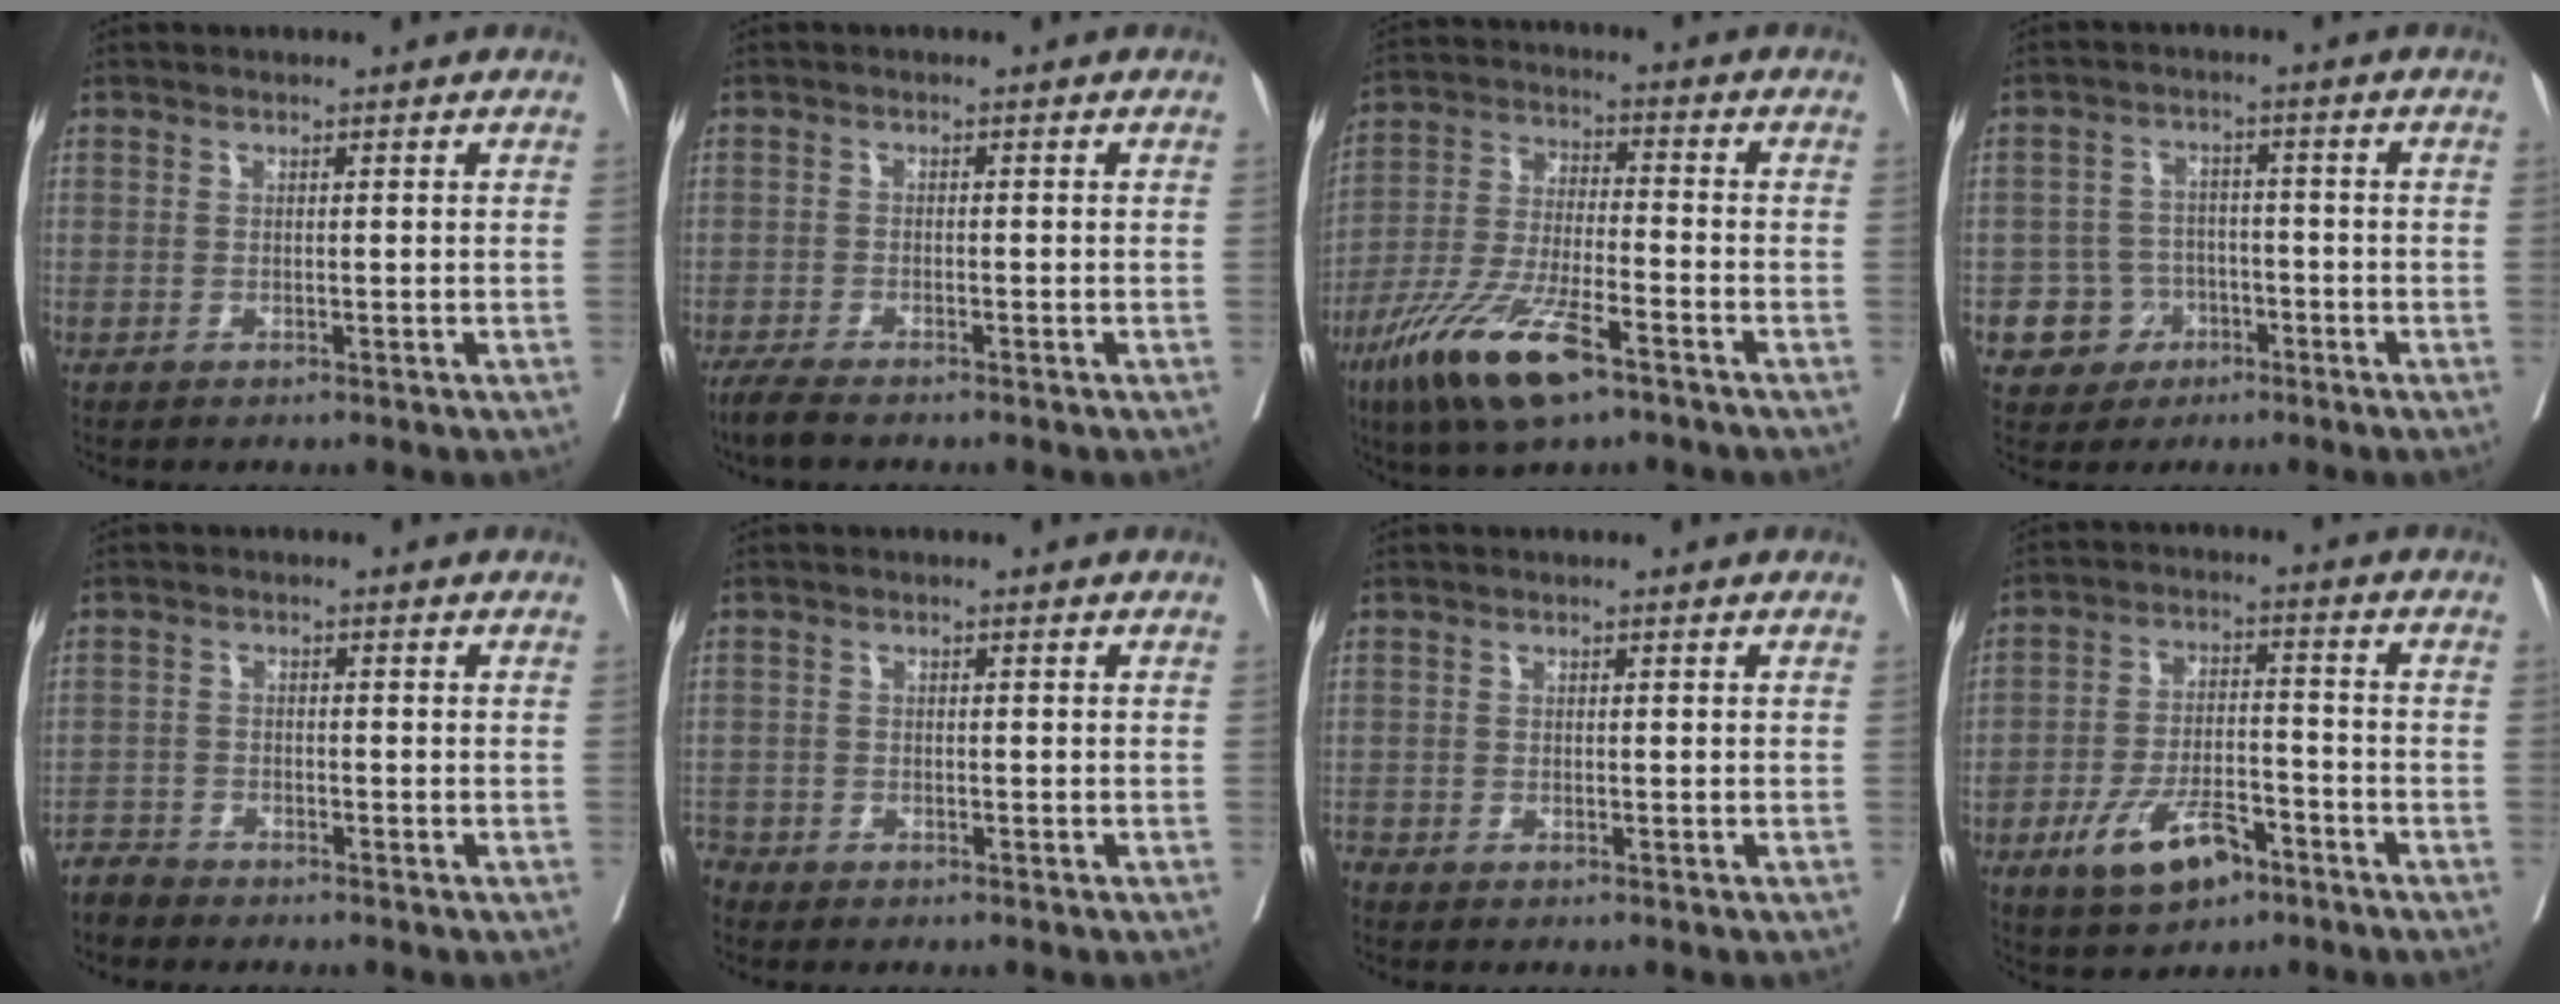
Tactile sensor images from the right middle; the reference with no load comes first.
{"total": 3.5, "force": [-2.9, 0.5, 1.8], "torque": [-0.035, -0.009, -0.050]}
{"total": 13.5, "force": [-8.2, 2.8, 10.4], "torque": [-0.211, -0.024, -0.150]}
{"total": 5.5, "force": [-2.4, 4.9, 0.7], "torque": [-0.007, 0.013, -0.035]}
{"total": 2.6, "force": [-2.5, 0.4, -0.6], "torque": [0.017, -0.007, -0.049]}
{"total": 2.7, "force": [-2.3, 1.3, -0.5], "torque": [0.002, 0.003, -0.048]}
{"total": 1.3, "force": [-1.2, 0.5, -0.1], "torque": [0.002, 0.001, -0.023]}
{"total": 9.8, "force": [-5.6, 4.3, 6.8], "torque": [-0.127, 0.002, -0.096]}